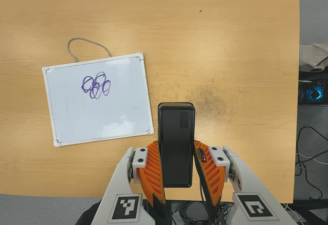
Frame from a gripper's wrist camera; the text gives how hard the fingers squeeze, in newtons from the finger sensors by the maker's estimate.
{"total": 4.5, "left": 2.9, "right": 6.0}